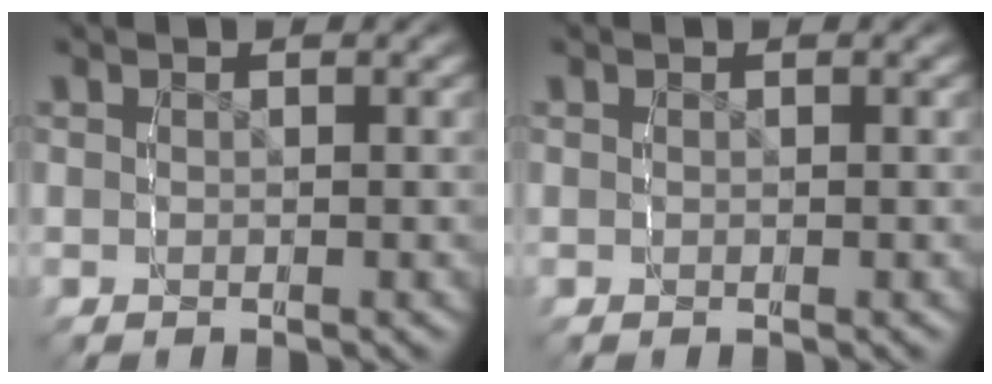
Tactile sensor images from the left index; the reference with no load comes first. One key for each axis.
{"total": 0.0}